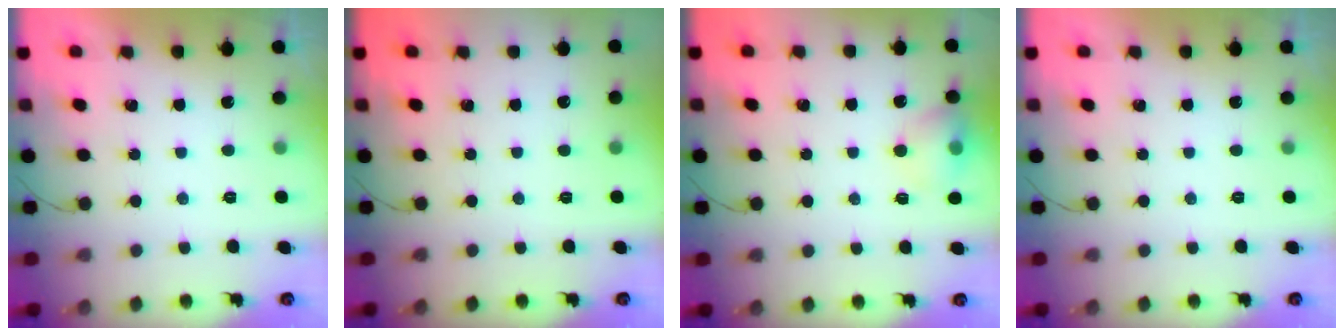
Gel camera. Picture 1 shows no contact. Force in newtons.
{"total": 0.0}
{"total": 9.2, "press": 9.1, "slide": 1.2}
{"total": 0.0}